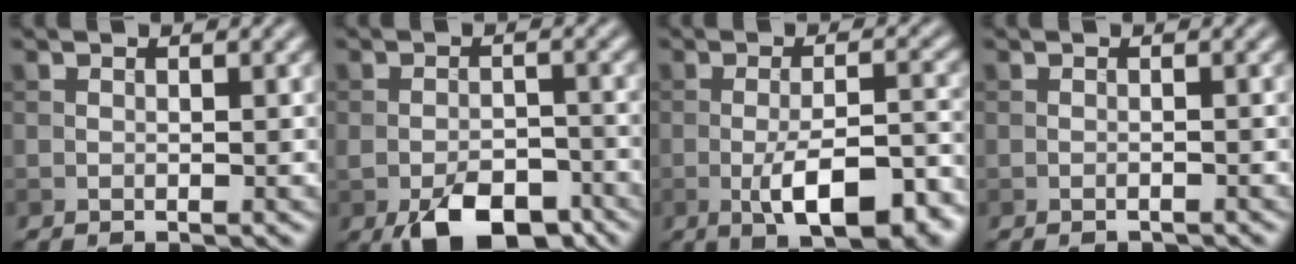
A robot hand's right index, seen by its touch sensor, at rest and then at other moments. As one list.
[{"total": 7.1, "force": [-4.0, 3.5, 4.7], "torque": [-0.079, -0.012, -0.063]}, {"total": 8.6, "force": [-3.5, 2.9, 7.3], "torque": [-0.118, -0.001, -0.052]}, {"total": 1.0, "force": [-0.9, 0.2, 0.4], "torque": [-0.004, -0.002, -0.013]}]